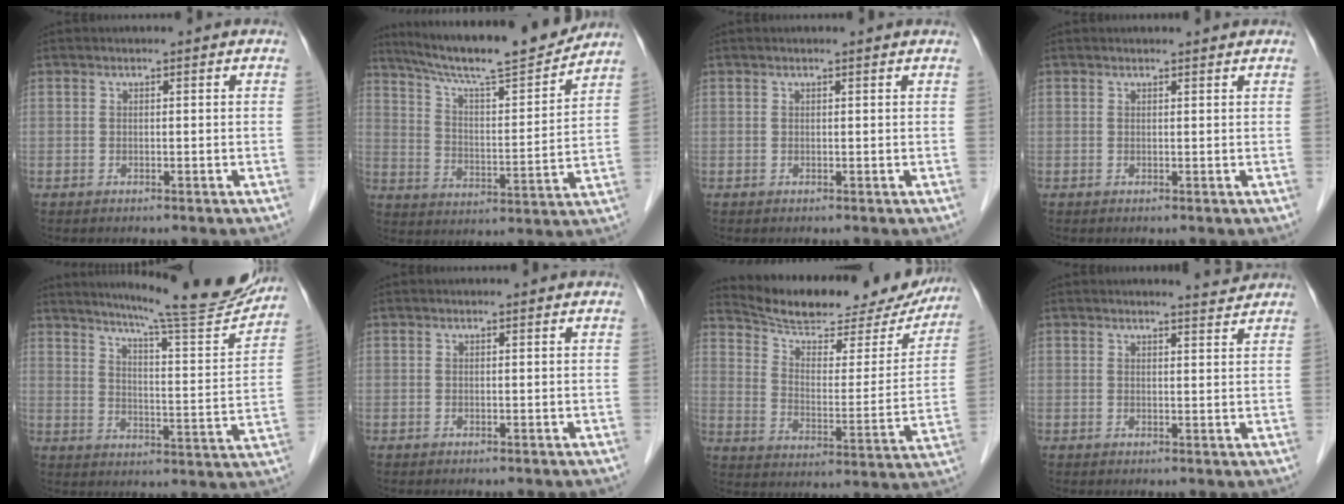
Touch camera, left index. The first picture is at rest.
{"total": 17.4, "force": [15.7, 0.5, 7.3], "torque": [-0.127, -0.003, 0.247]}
{"total": 1.4, "force": [1.3, -0.1, 0.4], "torque": [-0.016, 0.005, 0.015]}
{"total": 2.1, "force": [2.0, 0.3, 0.2], "torque": [-0.012, 0.008, 0.024]}
{"total": 18.5, "force": [17.0, 0.1, 7.4], "torque": [-0.111, -0.054, 0.222]}
{"total": 0.0}
{"total": 23.4, "force": [21.1, 5.8, 8.3], "torque": [-0.120, -0.018, 0.284]}
{"total": 2.3, "force": [2.3, -0.2, -0.1], "torque": [-0.006, -0.010, 0.030]}